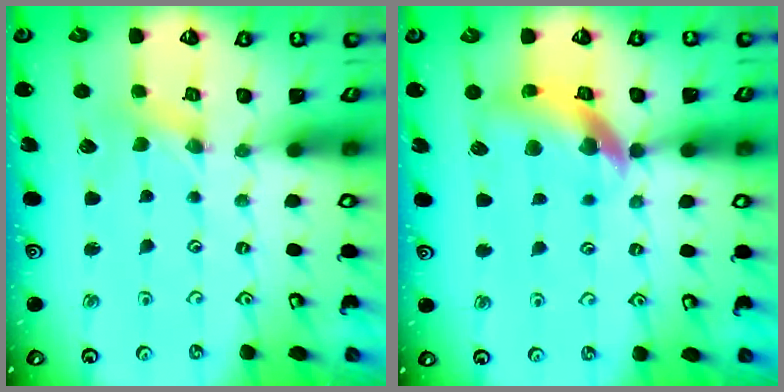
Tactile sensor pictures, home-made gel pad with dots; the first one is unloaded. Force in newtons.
{"total": 13.8, "press": 13.7, "slide": 1.5}